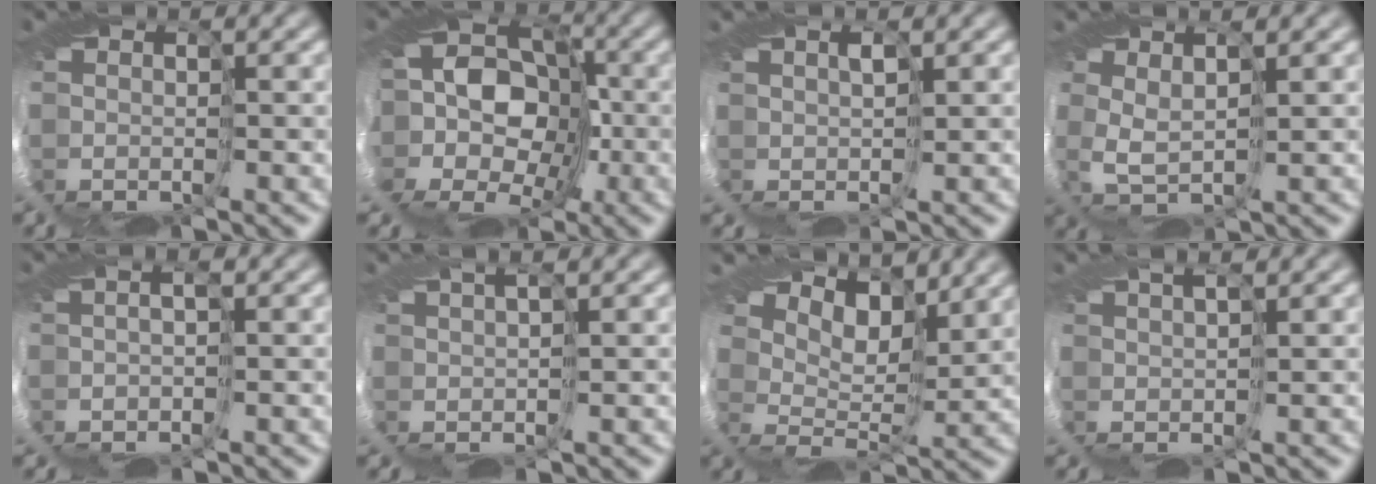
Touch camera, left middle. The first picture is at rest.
{"total": 8.7, "force": [-1.3, 7.0, 5.0], "torque": [-0.075, 0.020, -0.076]}
{"total": 2.7, "force": [0.9, -2.2, -1.3], "torque": [0.028, 0.009, -0.001]}
{"total": 1.7, "force": [0.7, -1.5, -0.1], "torque": [-0.016, 0.002, -0.006]}
{"total": 1.5, "force": [-0.3, -1.5, -0.2], "torque": [0.023, 0.005, -0.020]}
{"total": 2.7, "force": [0.4, -2.5, -0.9], "torque": [0.036, 0.018, -0.004]}
{"total": 5.5, "force": [5.4, 0.1, 1.0], "torque": [-0.013, 0.011, 0.045]}
{"total": 2.6, "force": [1.3, -2.2, -0.6], "torque": [0.025, 0.022, -0.002]}